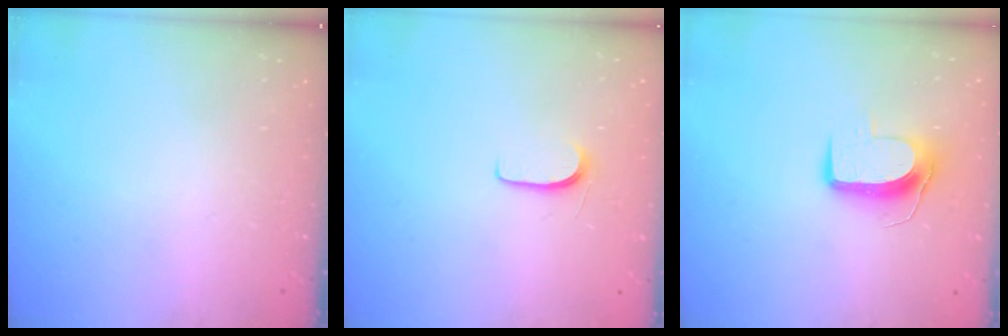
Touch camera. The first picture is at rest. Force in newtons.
{"total": 5.1, "press": 5.1, "slide": 0.6}
{"total": 9.5, "press": 9.5, "slide": 0.3}